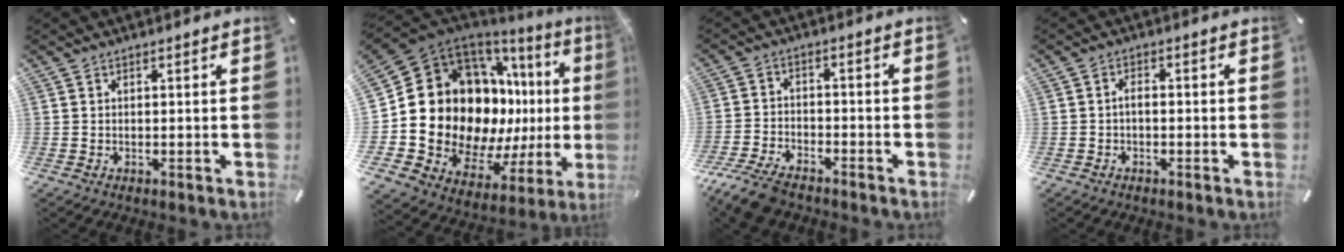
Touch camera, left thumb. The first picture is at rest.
{"total": 22.9, "force": [2.0, 17.9, 14.2], "torque": [-0.229, -0.072, 0.081]}
{"total": 8.0, "force": [-6.7, 3.1, 3.3], "torque": [-0.077, 0.024, -0.131]}
{"total": 2.0, "force": [-0.8, 0.9, 1.6], "torque": [-0.031, 0.006, -0.017]}